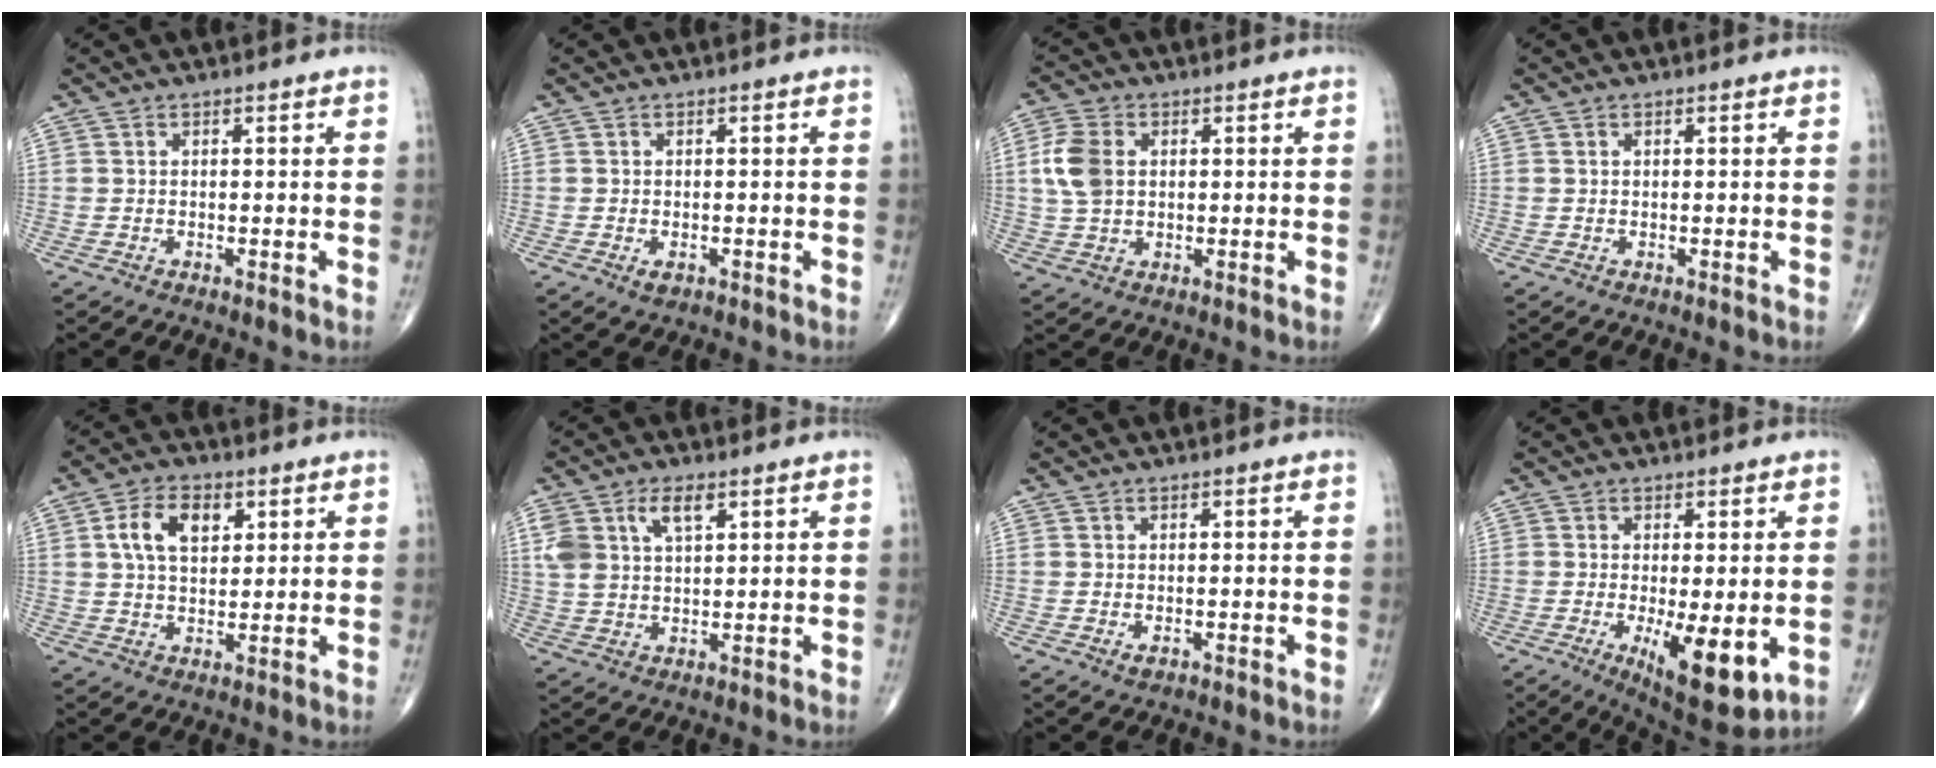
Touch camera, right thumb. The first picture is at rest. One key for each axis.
{"total": 1.5, "fx": -0.6, "fy": 1.0, "fz": 1.0, "tx": -0.012, "ty": 0.001, "tz": -0.005}
{"total": 7.4, "fx": 1.1, "fy": 5.2, "fz": 5.2, "tx": -0.109, "ty": 0.005, "tz": 0.021}
{"total": 0.0}
{"total": 8.5, "fx": 2.8, "fy": 5.2, "fz": 6.1, "tx": -0.094, "ty": -0.003, "tz": 0.047}
{"total": 7.7, "fx": 3.5, "fy": 4.0, "fz": 5.6, "tx": -0.111, "ty": -0.002, "tz": 0.070}
{"total": 1.2, "fx": -0.3, "fy": 0.8, "fz": 0.8, "tx": -0.008, "ty": 0.000, "tz": -0.002}
{"total": 11.3, "fx": -2.6, "fy": 3.8, "fz": 10.3, "tx": -0.153, "ty": -0.026, "tz": -0.030}